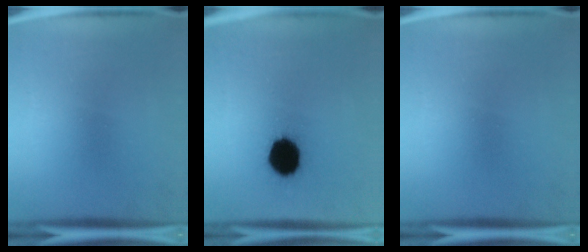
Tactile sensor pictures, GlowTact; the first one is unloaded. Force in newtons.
{"total": 11.9}
{"total": 0.0}